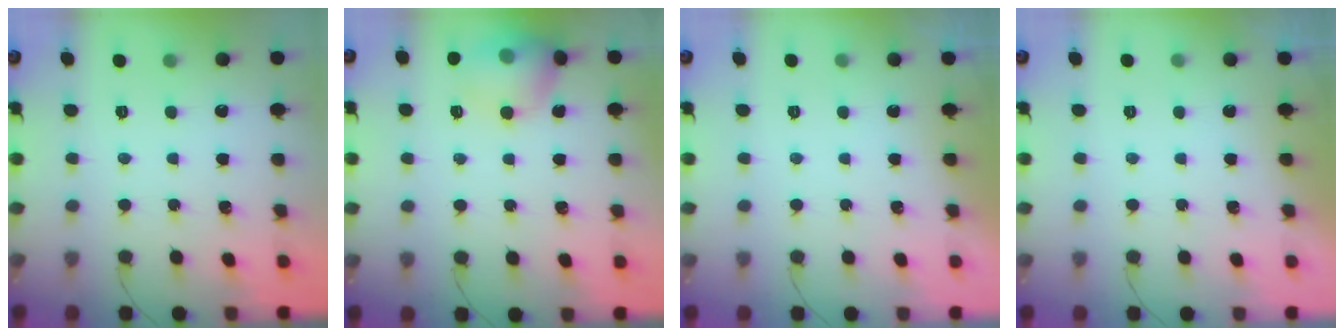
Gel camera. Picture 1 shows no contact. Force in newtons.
{"total": 14.8, "press": 13.3, "slide": 6.5}
{"total": 0.0}
{"total": 0.0}